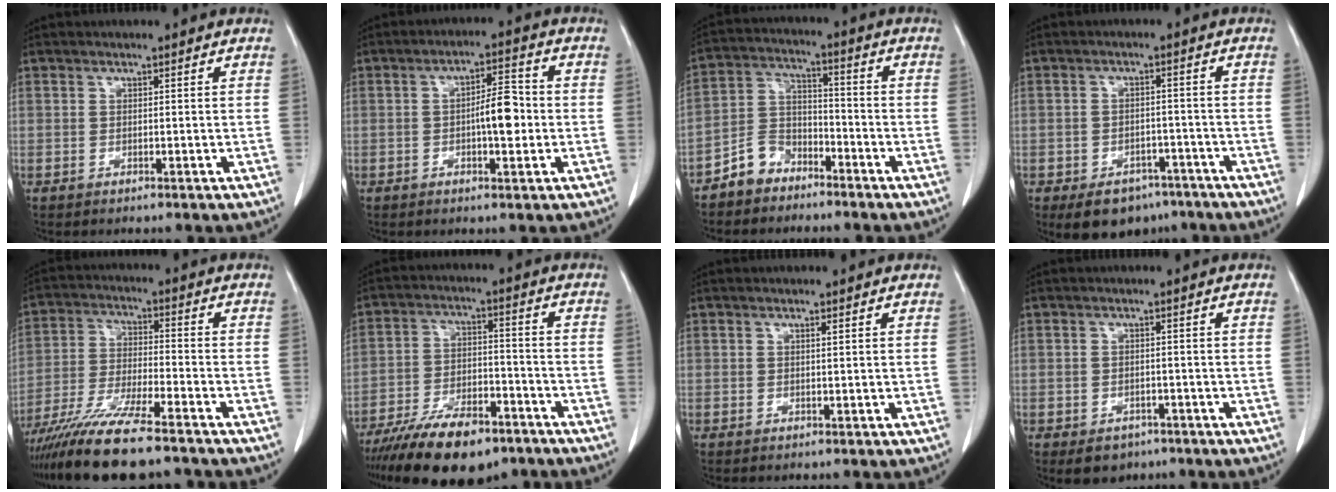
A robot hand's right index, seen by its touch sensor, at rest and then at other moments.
{"total": 6.1, "force": [-0.7, 1.8, 5.8], "torque": [-0.096, 0.013, -0.009]}
{"total": 6.7, "force": [-5.1, 4.2, 1.4], "torque": [-0.031, 0.010, -0.101]}
{"total": 8.4, "force": [-5.9, 5.2, 3.1], "torque": [-0.038, 0.009, -0.080]}
{"total": 14.3, "force": [-11.5, 0.9, 8.4], "torque": [-0.164, -0.036, -0.202]}
{"total": 15.2, "force": [-11.2, 5.2, 8.9], "torque": [-0.161, -0.011, -0.189]}
{"total": 0.5, "force": [0.3, 0.0, 0.5], "torque": [-0.011, 0.000, 0.005]}
{"total": 3.8, "force": [-2.4, 2.8, 1.1], "torque": [-0.010, 0.004, -0.025]}